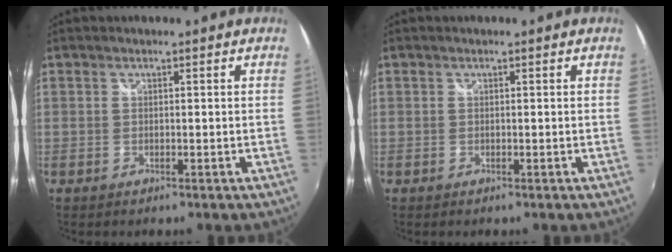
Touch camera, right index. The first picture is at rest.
{"total": 0.0}